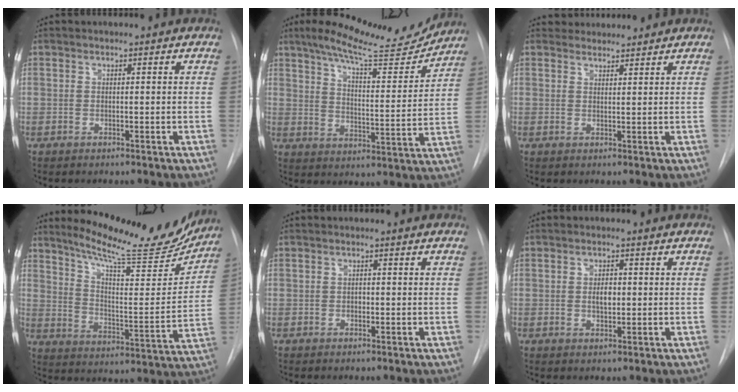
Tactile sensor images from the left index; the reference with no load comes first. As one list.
[{"total": 15.9, "force": [14.2, 2.2, 6.8], "torque": [-0.106, -0.023, 0.203]}, {"total": 3.7, "force": [3.7, 0.7, -0.3], "torque": [0.002, 0.019, 0.057]}, {"total": 20.6, "force": [18.5, 2.5, 8.7], "torque": [-0.132, -0.051, 0.260]}, {"total": 0.5, "force": [0.0, 0.4, 0.3], "torque": [-0.005, 0.001, -0.002]}, {"total": 2.4, "force": [0.2, 1.2, 2.0], "torque": [-0.037, 0.000, 0.004]}]